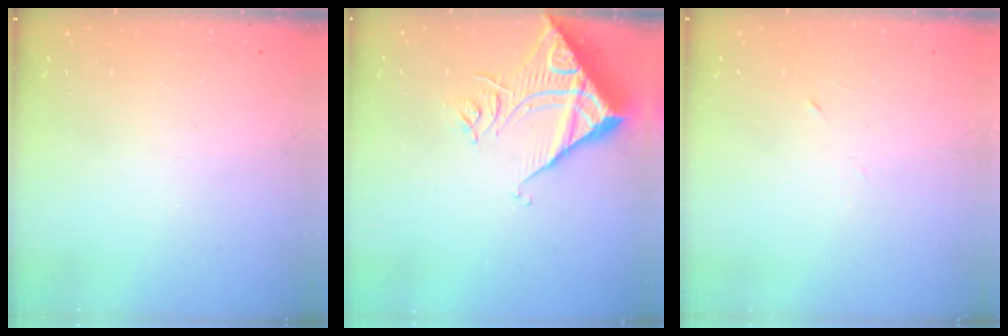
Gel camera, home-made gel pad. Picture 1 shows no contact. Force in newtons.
{"total": 13.9, "press": 13.8, "slide": 1.7}
{"total": 2.7, "press": 2.5, "slide": 1.0}